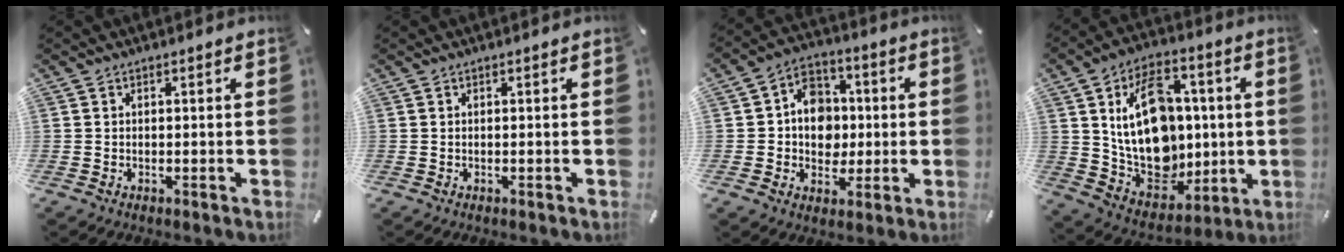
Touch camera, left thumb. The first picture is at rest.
{"total": 0.0}
{"total": 10.3, "force": [-0.5, 9.2, 4.7], "torque": [-0.069, 0.016, -0.004]}
{"total": 21.1, "force": [2.7, 15.6, 14.0], "torque": [-0.257, -0.014, 0.052]}